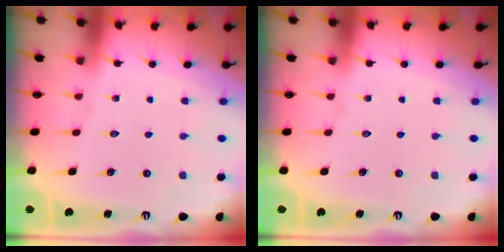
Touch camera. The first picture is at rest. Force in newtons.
{"total": 0.0}